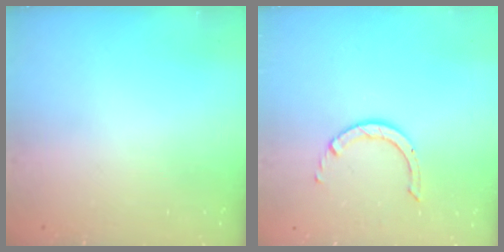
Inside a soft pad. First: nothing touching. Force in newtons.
{"total": 2.9, "press": 2.9, "slide": 0.2}